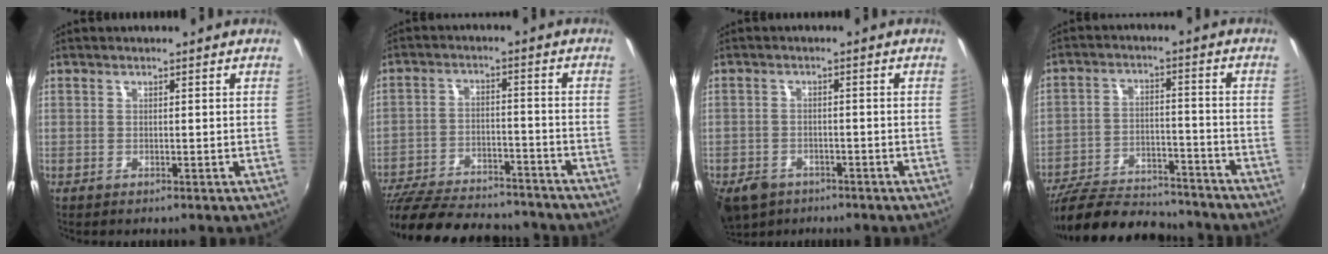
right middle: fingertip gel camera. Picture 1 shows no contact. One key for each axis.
{"total": 23.4, "fx": -20.1, "fy": 7.0, "fz": 9.7, "tx": -0.205, "ty": -0.020, "tz": -0.291}
{"total": 6.7, "fx": -4.5, "fy": 4.2, "fz": 2.6, "tx": -0.067, "ty": -0.006, "tz": -0.073}
{"total": 19.9, "fx": -17.3, "fy": 5.7, "fz": 7.8, "tx": -0.166, "ty": -0.014, "tz": -0.261}